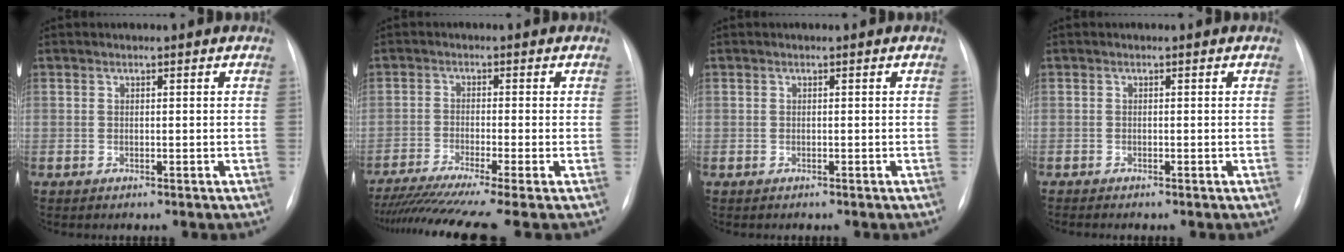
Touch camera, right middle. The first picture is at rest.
{"total": 12.6, "force": [-10.1, -1.4, 7.4], "torque": [-0.116, -0.032, -0.161]}
{"total": 0.0}
{"total": 0.6, "force": [-0.5, -0.2, 0.2], "torque": [-0.004, -0.002, -0.012]}